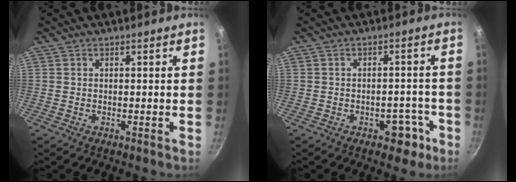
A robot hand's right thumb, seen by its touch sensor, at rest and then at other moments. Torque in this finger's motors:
{"motor_torque": [3.03, 1.98, 0.31, -0.70, 0.09]}